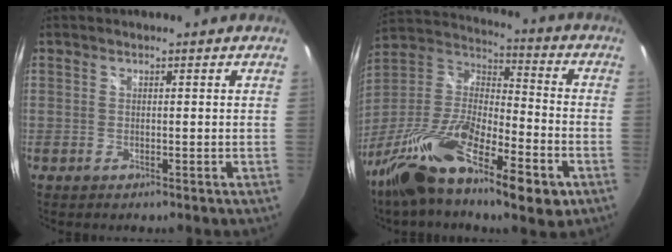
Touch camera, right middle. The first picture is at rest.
{"total": 23.4, "force": [-13.1, 7.4, 18.0], "torque": [-0.336, -0.036, -0.239]}